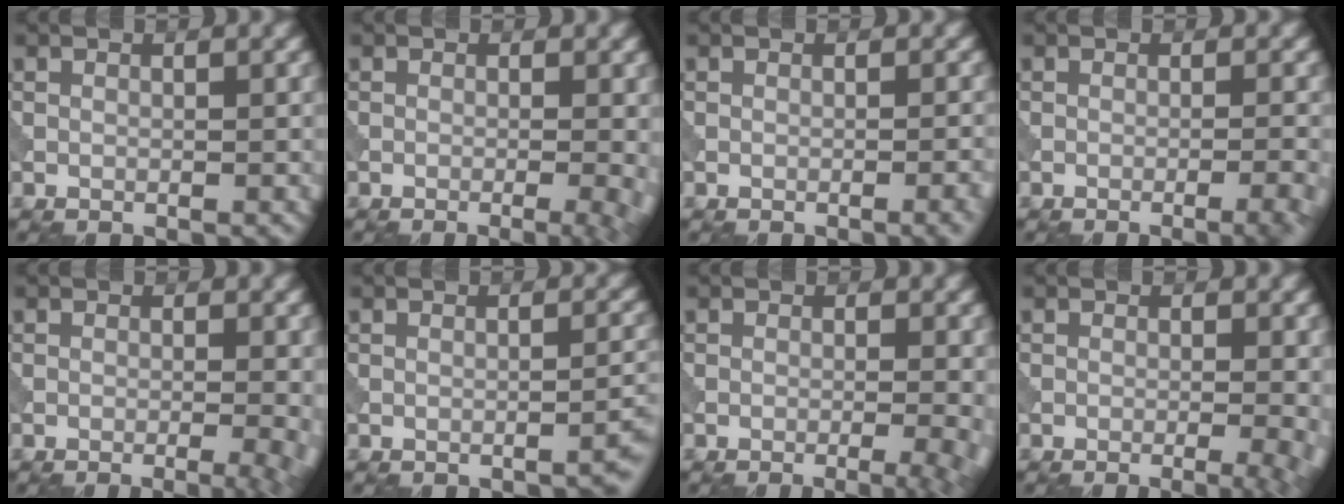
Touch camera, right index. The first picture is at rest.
{"total": 4.6, "force": [-1.1, 1.6, 4.1], "torque": [-0.037, -0.001, -0.013]}
{"total": 1.9, "force": [-0.8, 0.4, 1.6], "torque": [-0.017, 0.002, -0.012]}
{"total": 4.0, "force": [-1.8, 1.2, 3.3], "torque": [-0.023, 0.014, -0.025]}
{"total": 5.1, "force": [-1.2, 1.8, 4.6], "torque": [-0.041, -0.001, -0.013]}
{"total": 2.0, "force": [-1.4, 0.4, 1.4], "torque": [-0.012, 0.010, -0.022]}
{"total": 5.8, "force": [-1.5, 2.2, 5.2], "torque": [-0.042, 0.003, -0.018]}
{"total": 5.2, "force": [-1.2, 1.9, 4.7], "torque": [-0.044, -0.001, -0.013]}